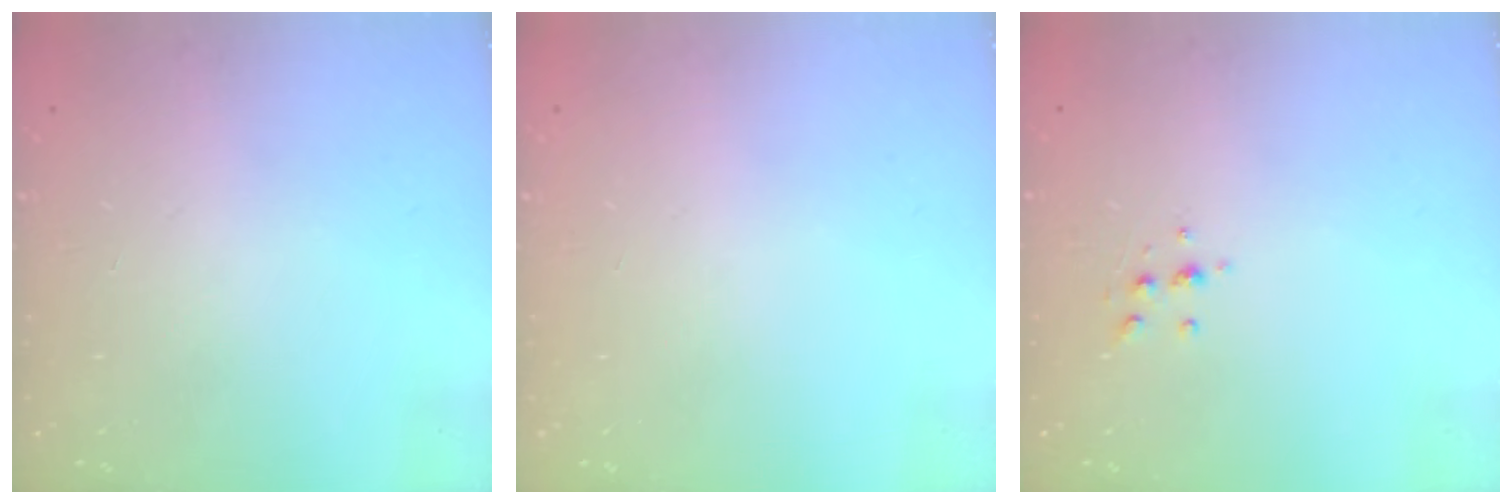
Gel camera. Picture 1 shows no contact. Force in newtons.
{"total": 0.0}
{"total": 4.4, "press": 4.4, "slide": 0.7}